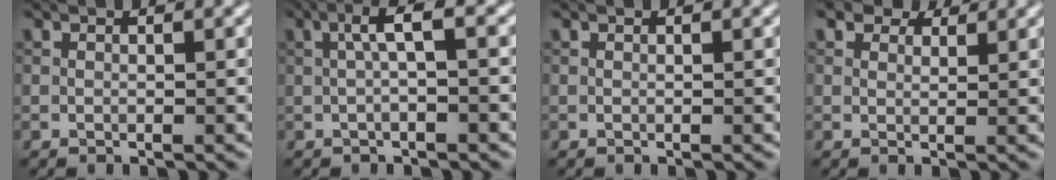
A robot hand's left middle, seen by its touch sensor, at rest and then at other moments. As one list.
[{"total": 2.7, "force": [0.1, 0.3, 2.7], "torque": [-0.049, 0.013, -0.003]}, {"total": 0.0}, {"total": 3.9, "force": [3.1, 1.9, 1.4], "torque": [-0.032, -0.009, 0.049]}]